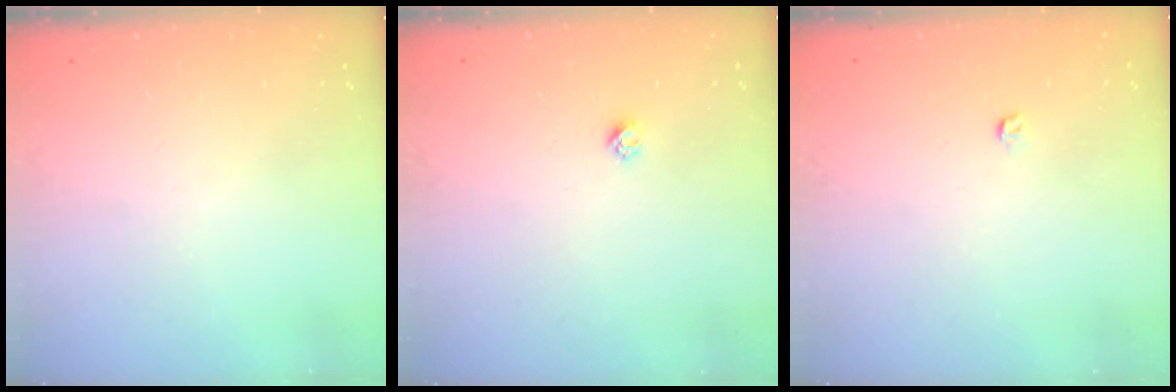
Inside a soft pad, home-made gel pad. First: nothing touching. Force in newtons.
{"total": 2.4, "press": 2.4, "slide": 0.2}
{"total": 3.0, "press": 2.9, "slide": 0.4}